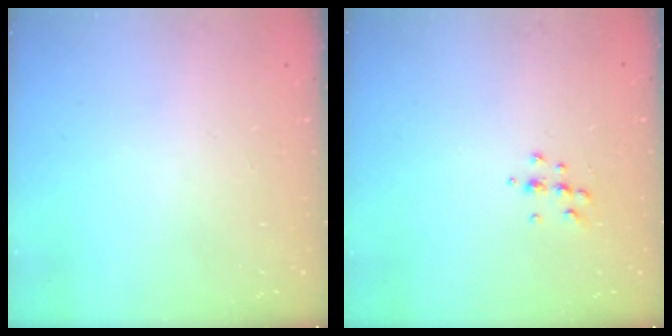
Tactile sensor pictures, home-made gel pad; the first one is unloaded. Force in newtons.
{"total": 6.3, "press": 6.2, "slide": 1.0}